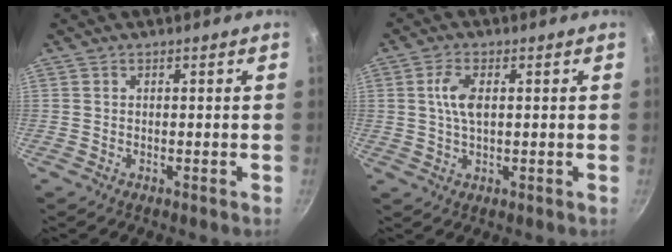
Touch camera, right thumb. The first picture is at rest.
{"total": 5.2, "force": [0.9, 2.5, 4.4], "torque": [-0.088, 0.005, 0.016]}